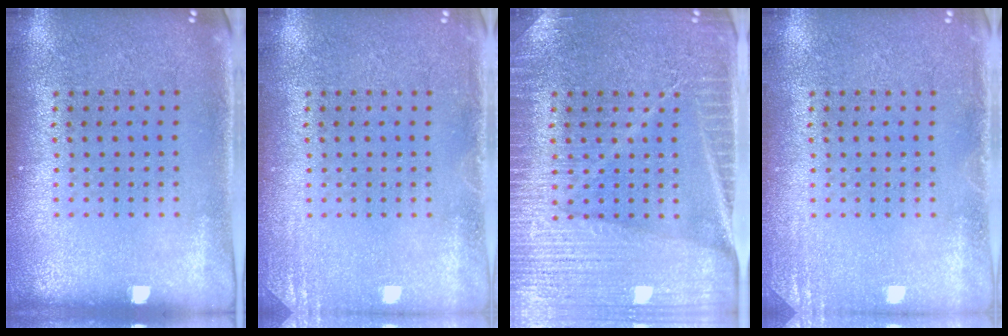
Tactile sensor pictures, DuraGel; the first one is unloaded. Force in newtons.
{"total": 1.5, "press": 1.4, "slide": 0.2}
{"total": 4.0, "press": 3.7, "slide": 1.4}
{"total": 1.5, "press": 1.4, "slide": 0.2}